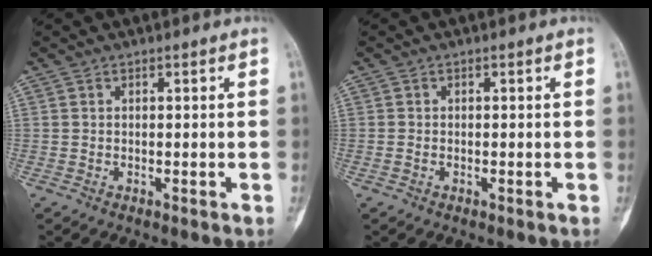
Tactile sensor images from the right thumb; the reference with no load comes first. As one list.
[{"total": 0.6, "force": [-0.2, 0.4, 0.4], "torque": [-0.014, 0.003, -0.003]}]